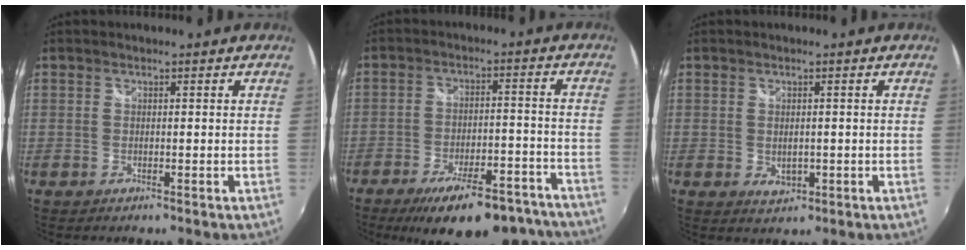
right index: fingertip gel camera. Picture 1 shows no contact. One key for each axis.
{"total": 19.6, "fx": -15.9, "fy": 6.4, "fz": 9.6, "tx": -0.157, "ty": -0.003, "tz": -0.208}
{"total": 3.0, "fx": -0.4, "fy": 2.1, "fz": 2.1, "tx": -0.035, "ty": -0.005, "tz": -0.003}